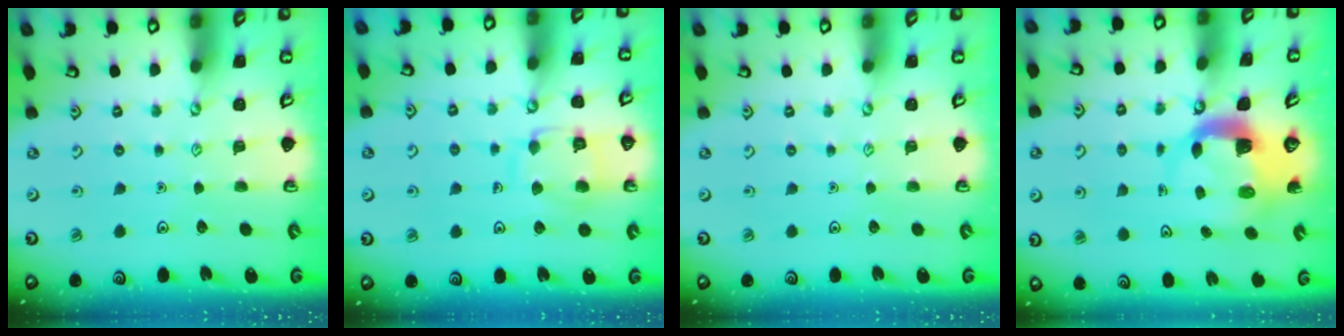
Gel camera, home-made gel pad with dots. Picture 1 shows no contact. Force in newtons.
{"total": 10.9, "press": 10.9, "slide": 0.8}
{"total": 0.0}
{"total": 5.2, "press": 5.1, "slide": 0.6}